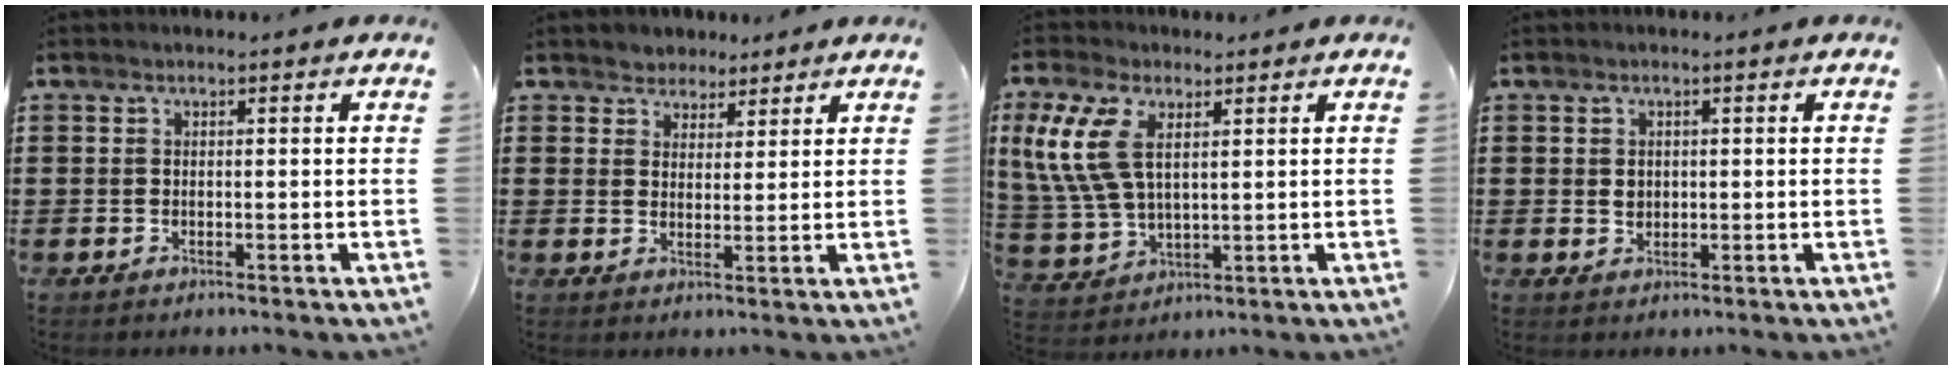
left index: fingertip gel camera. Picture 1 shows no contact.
{"total": 3.1, "force": [2.4, 1.9, -0.5], "torque": [-0.007, 0.007, 0.044]}
{"total": 10.0, "force": [3.5, 5.4, 7.6], "torque": [-0.190, 0.004, 0.060]}
{"total": 1.4, "force": [0.2, 1.3, 0.6], "torque": [-0.015, 0.008, 0.003]}